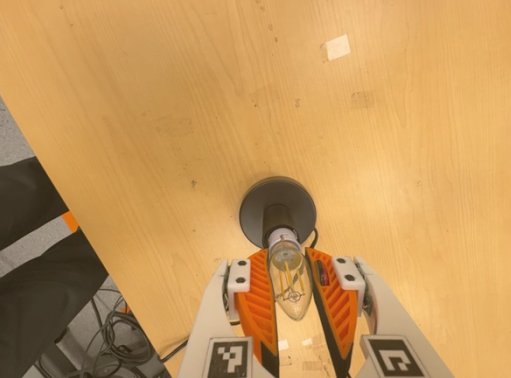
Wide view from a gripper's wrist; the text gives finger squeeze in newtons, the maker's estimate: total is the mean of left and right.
{"total": 12.9, "left": 12.3, "right": 13.5}